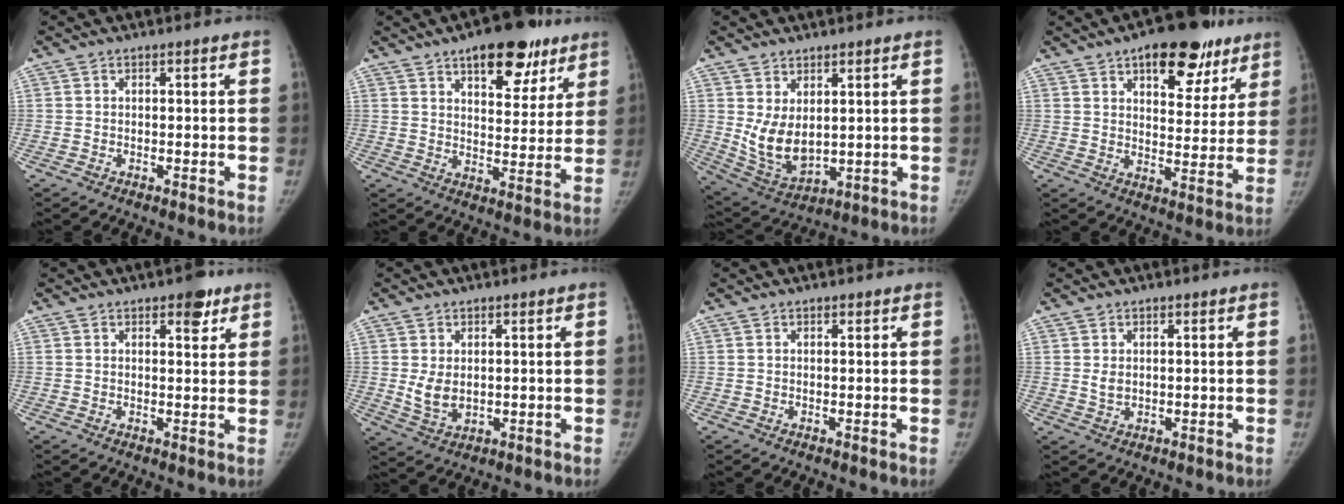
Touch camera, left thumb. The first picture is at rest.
{"total": 15.2, "force": [9.2, 7.2, 9.8], "torque": [-0.082, -0.036, 0.130]}
{"total": 9.1, "force": [2.0, 5.6, 6.9], "torque": [-0.115, -0.027, 0.061]}
{"total": 17.0, "force": [10.1, 8.4, 10.8], "torque": [-0.087, -0.034, 0.138]}
{"total": 4.4, "force": [2.7, 2.1, 2.9], "torque": [-0.020, -0.012, 0.032]}
{"total": 4.8, "force": [0.7, 3.3, 3.5], "torque": [-0.056, -0.016, 0.024]}
{"total": 0.6, "force": [0.4, 0.3, 0.3], "torque": [-0.006, -0.003, 0.006]}
{"total": 2.0, "force": [0.7, 1.4, 1.3], "torque": [-0.019, -0.007, 0.017]}